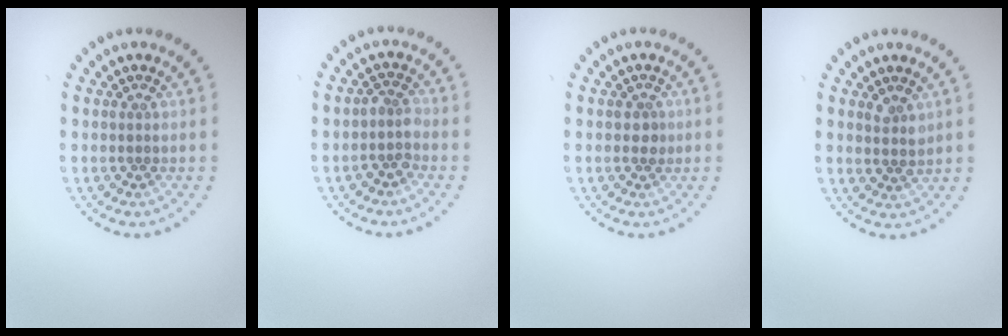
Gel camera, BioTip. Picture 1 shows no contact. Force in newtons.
{"total": 1.7, "press": 1.4, "slide": 1.0}
{"total": 1.0, "press": 1.0, "slide": 0.3}
{"total": 1.4, "press": 1.3, "slide": 0.6}